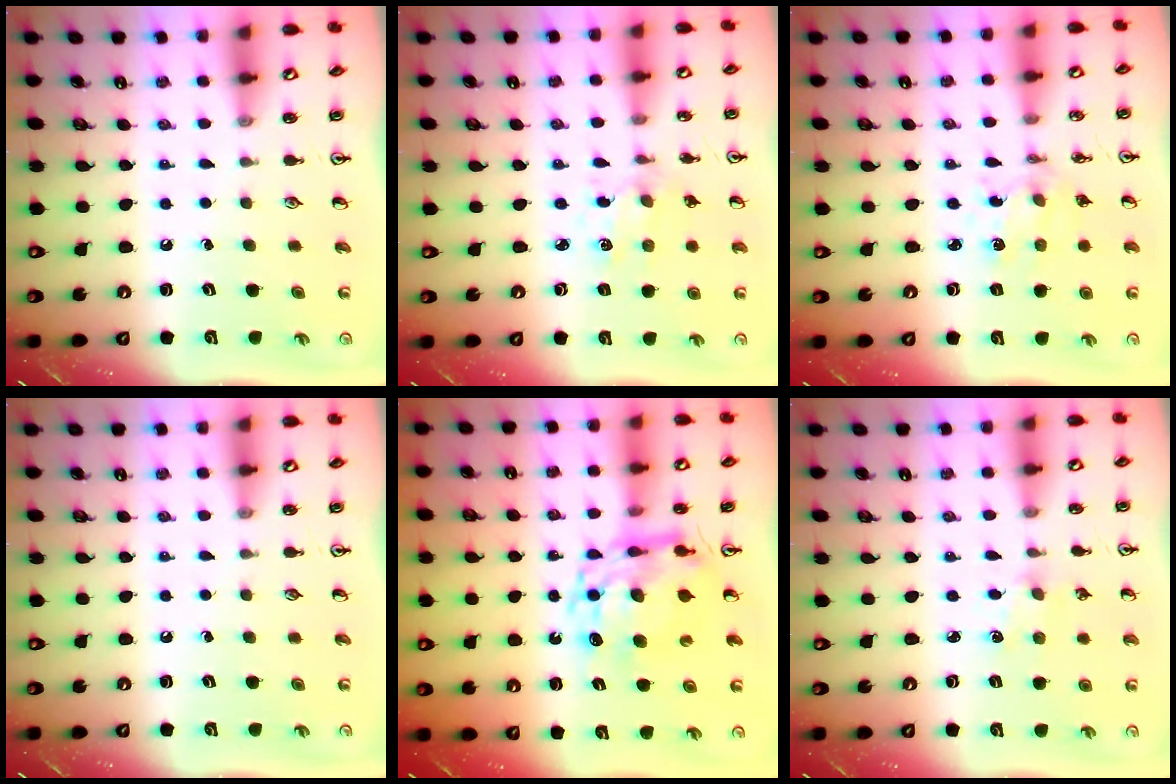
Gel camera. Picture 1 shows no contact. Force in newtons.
{"total": 1.6, "press": 1.6, "slide": 0.3}
{"total": 2.2, "press": 2.2, "slide": 0.4}
{"total": 0.0}
{"total": 13.2, "press": 13.2, "slide": 1.0}
{"total": 1.3, "press": 1.3, "slide": 0.2}